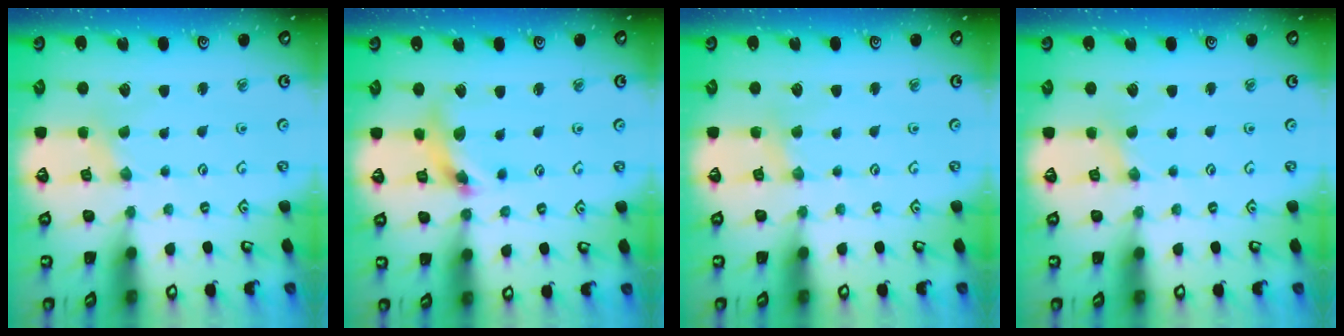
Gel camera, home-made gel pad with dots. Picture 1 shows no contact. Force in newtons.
{"total": 9.2, "press": 9.2, "slide": 1.0}
{"total": 2.1, "press": 2.1, "slide": 0.3}
{"total": 1.1, "press": 1.1, "slide": 0.2}